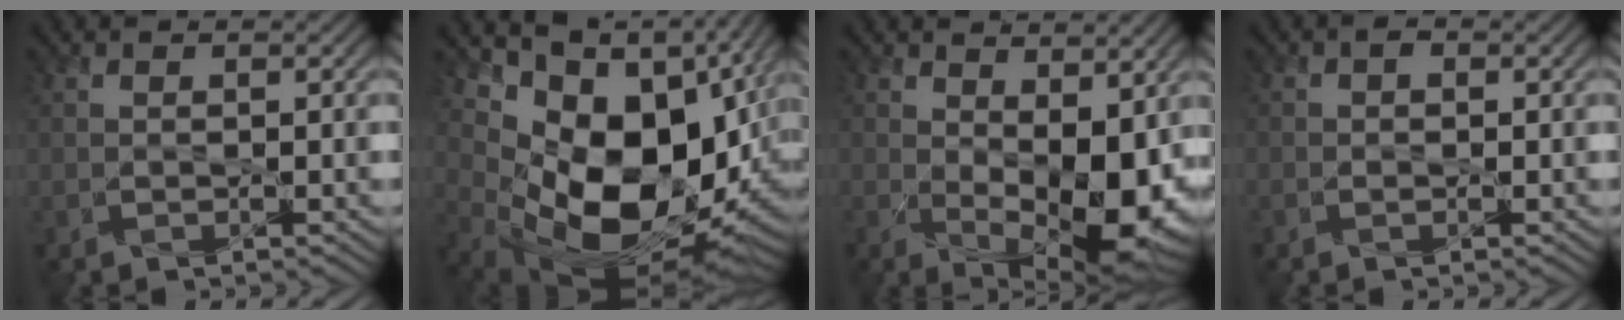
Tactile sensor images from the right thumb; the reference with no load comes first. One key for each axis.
{"total": 17.9, "fx": 1.8, "fy": 11.7, "fz": 13.4, "tx": -0.237, "ty": -0.051, "tz": 0.078}
{"total": 10.2, "fx": 0.3, "fy": 5.5, "fz": 8.6, "tx": -0.140, "ty": -0.021, "tz": 0.012}
{"total": 0.9, "fx": -0.1, "fy": 0.7, "fz": 0.6, "tx": -0.002, "ty": 0.003, "tz": -0.009}